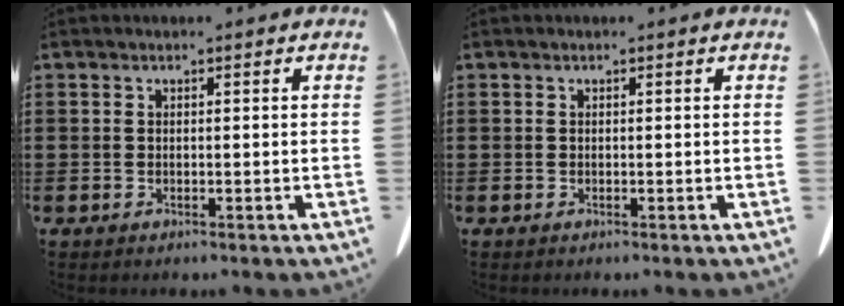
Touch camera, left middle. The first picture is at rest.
{"total": 0.0}